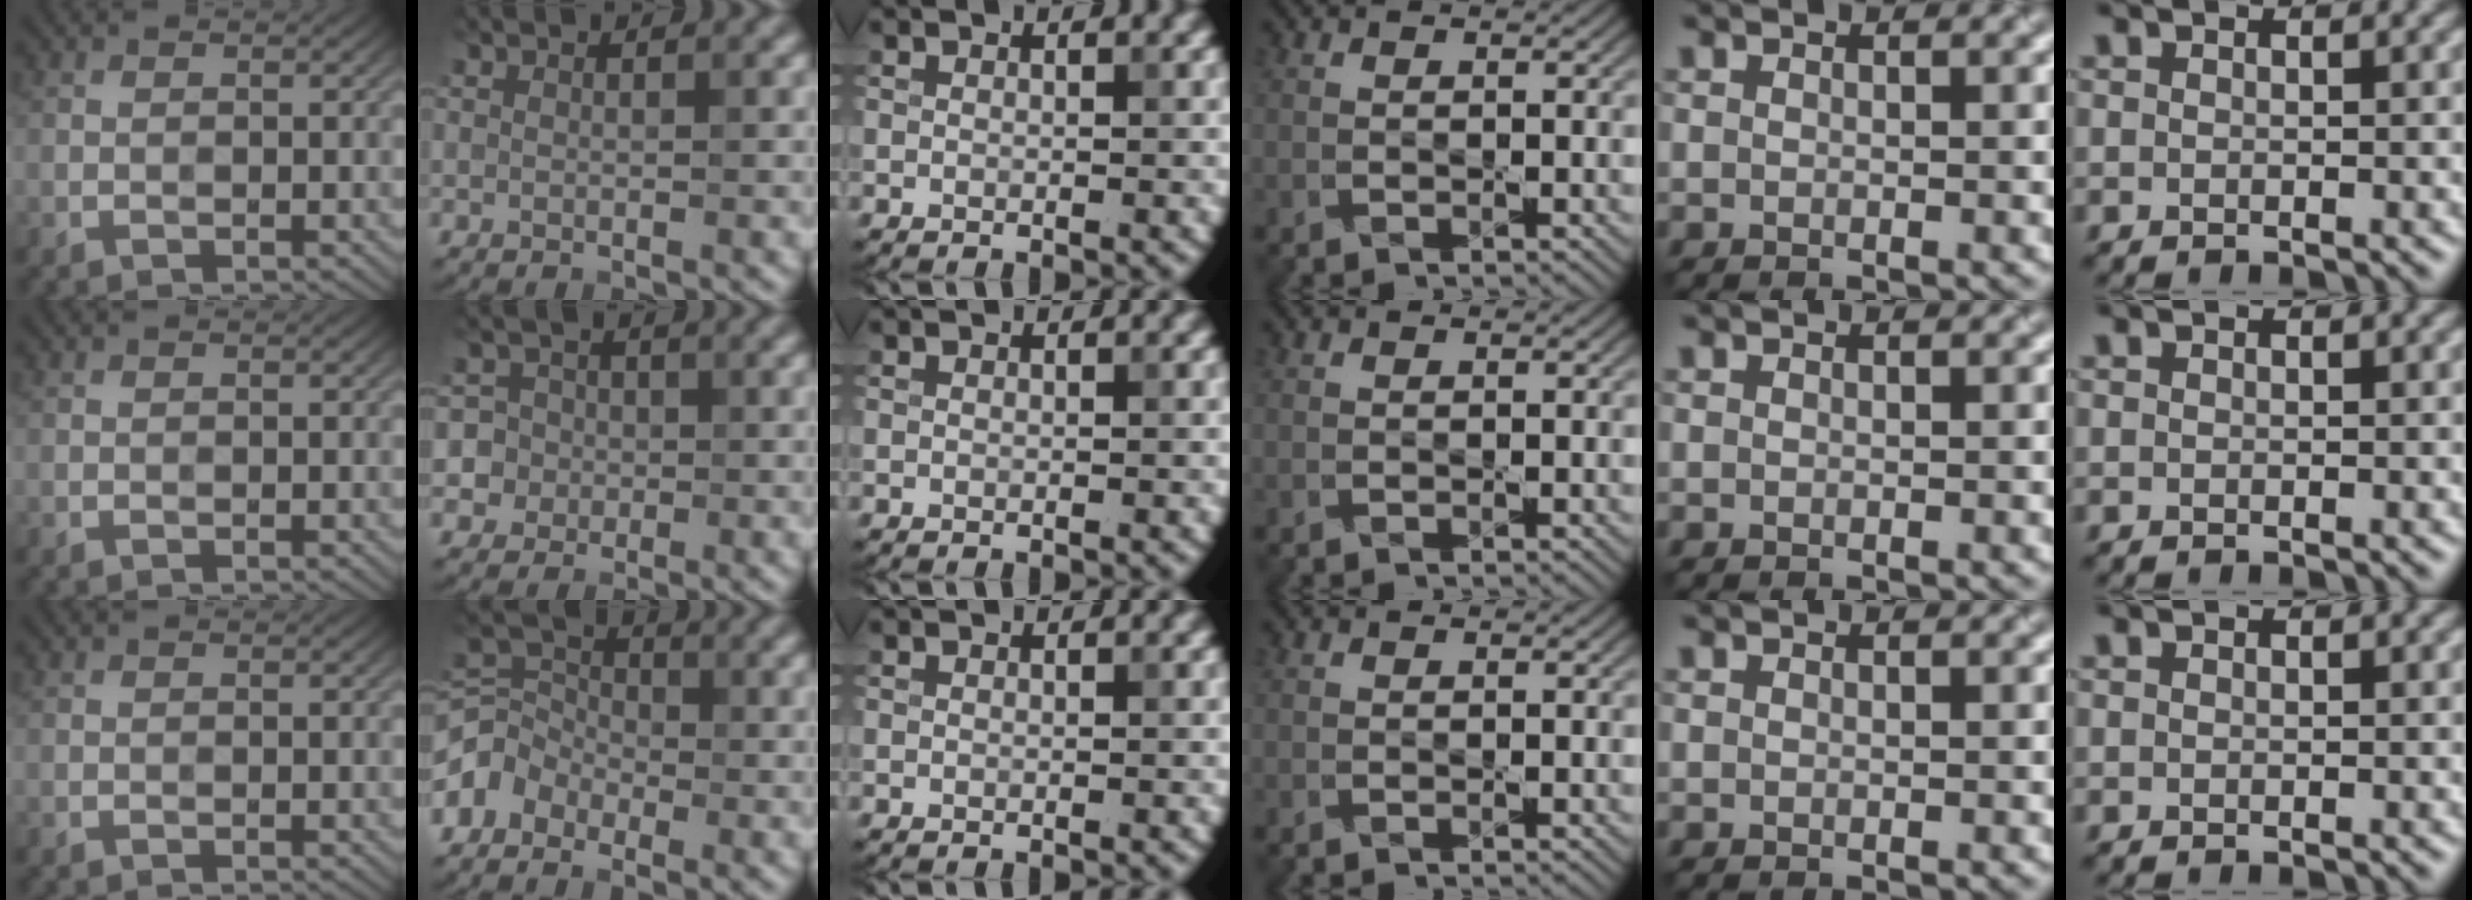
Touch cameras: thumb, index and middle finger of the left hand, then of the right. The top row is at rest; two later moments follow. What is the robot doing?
{"motion": "press", "object": "sticky note"}